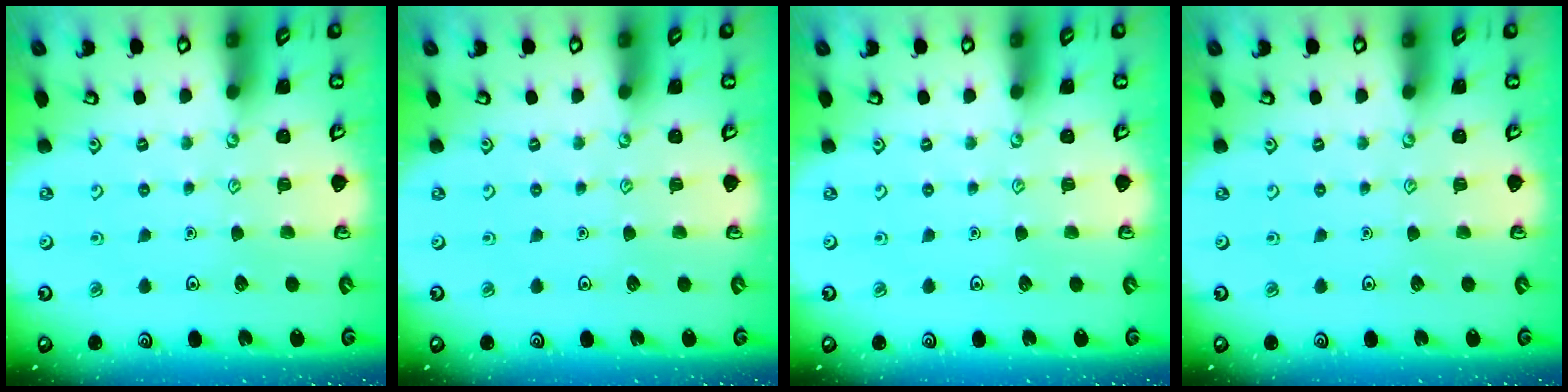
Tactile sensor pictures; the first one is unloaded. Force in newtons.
{"total": 0.0}
{"total": 0.0}
{"total": 0.0}